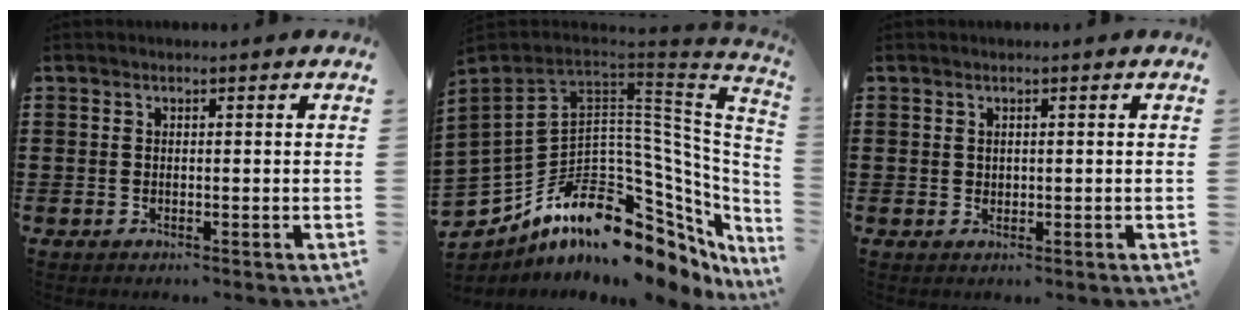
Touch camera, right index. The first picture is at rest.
{"total": 16.0, "force": [-8.3, 8.7, 10.6], "torque": [-0.235, 0.008, -0.147]}
{"total": 0.8, "force": [0.4, 0.6, 0.2], "torque": [-0.005, 0.003, 0.009]}